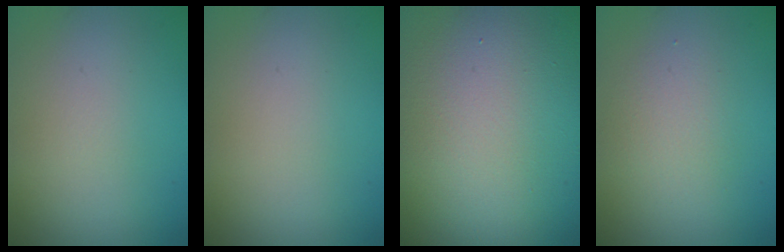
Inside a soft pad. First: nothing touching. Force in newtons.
{"total": 0.0}
{"total": 27.9, "press": 27.8, "slide": 1.4}
{"total": 1.8, "press": 1.8, "slide": 0.0}